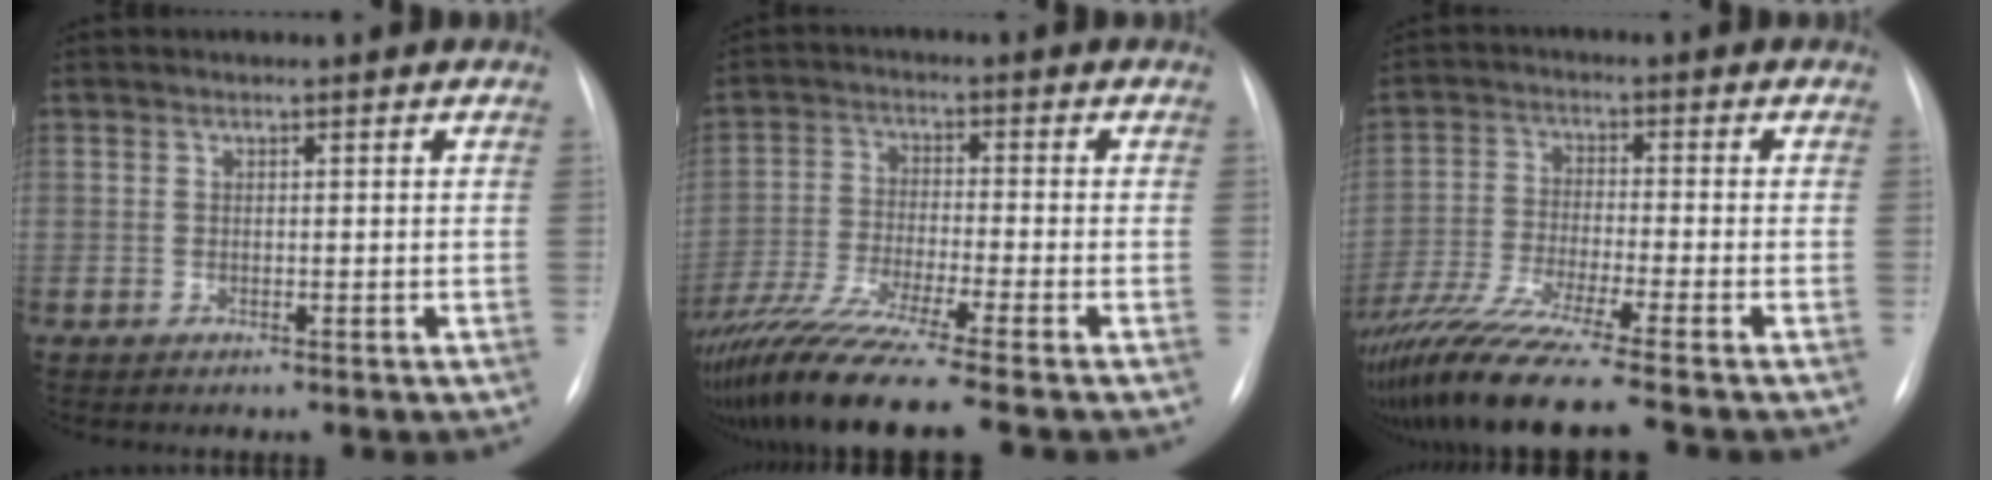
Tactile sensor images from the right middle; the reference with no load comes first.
{"total": 14.2, "force": [-11.5, -1.3, 8.3], "torque": [-0.165, -0.048, -0.197]}
{"total": 14.9, "force": [-12.1, -1.2, 8.6], "torque": [-0.171, -0.050, -0.209]}